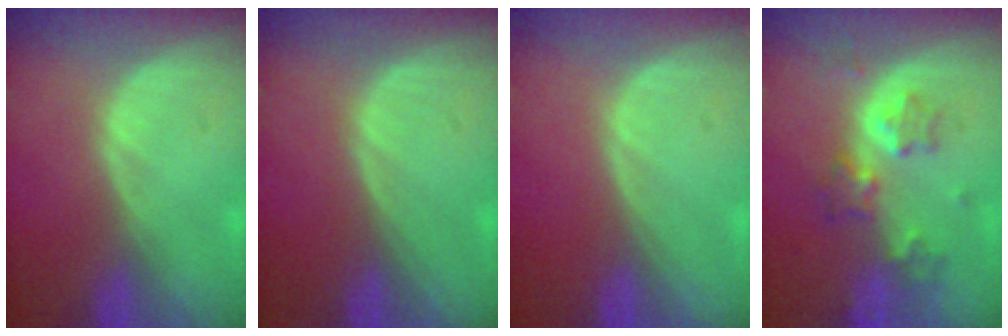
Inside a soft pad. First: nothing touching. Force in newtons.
{"total": 0.0}
{"total": 0.0}
{"total": 5.6, "press": 5.6, "slide": 0.4}